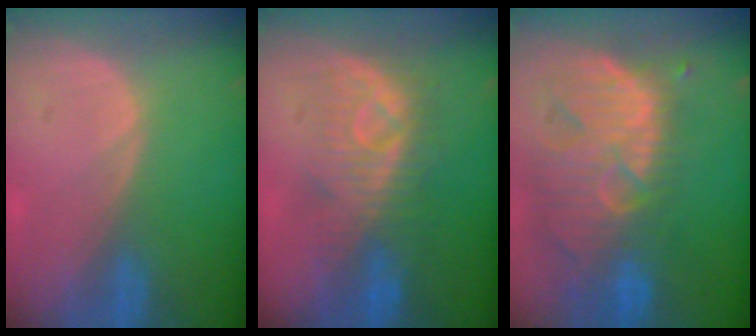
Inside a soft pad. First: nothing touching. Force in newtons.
{"total": 8.0, "press": 8.0, "slide": 0.6}
{"total": 13.4, "press": 11.5, "slide": 6.9}